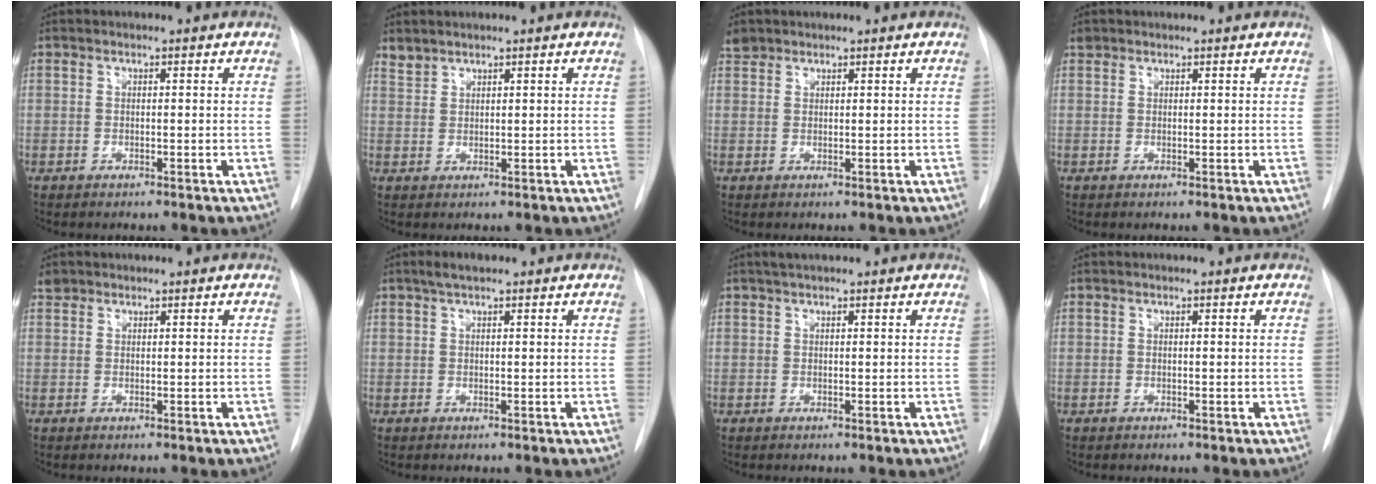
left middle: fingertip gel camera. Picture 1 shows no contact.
{"total": 1.7, "force": [1.6, 0.4, -0.1], "torque": [0.000, 0.007, 0.035]}
{"total": 1.9, "force": [1.6, 0.9, 0.0], "torque": [-0.001, 0.011, 0.030]}
{"total": 0.9, "force": [0.8, 0.5, -0.1], "torque": [-0.001, 0.012, 0.013]}
{"total": 1.3, "force": [1.1, 0.8, -0.1], "torque": [0.001, 0.012, 0.018]}
{"total": 2.2, "force": [1.6, 0.6, 1.5], "torque": [-0.029, 0.012, 0.027]}
{"total": 2.1, "force": [1.7, 0.4, 1.2], "torque": [-0.021, 0.015, 0.027]}
{"total": 0.0}